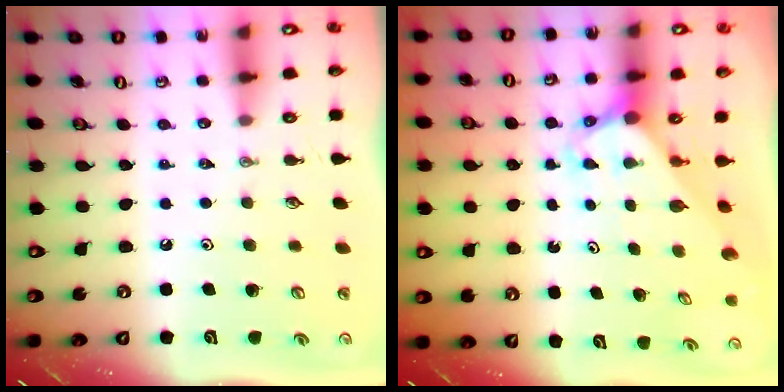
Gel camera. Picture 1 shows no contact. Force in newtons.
{"total": 3.1, "press": 3.1, "slide": 0.2}